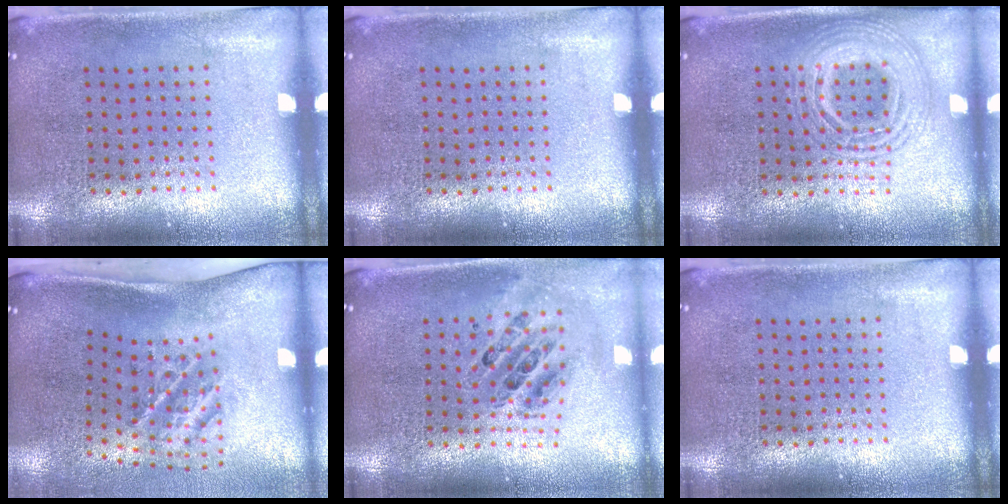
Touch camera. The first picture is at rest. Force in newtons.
{"total": 0.0}
{"total": 2.7, "press": 2.7, "slide": 0.3}
{"total": 2.1, "press": 1.3, "slide": 1.7}
{"total": 0.9, "press": 0.9, "slide": 0.1}
{"total": 0.0}